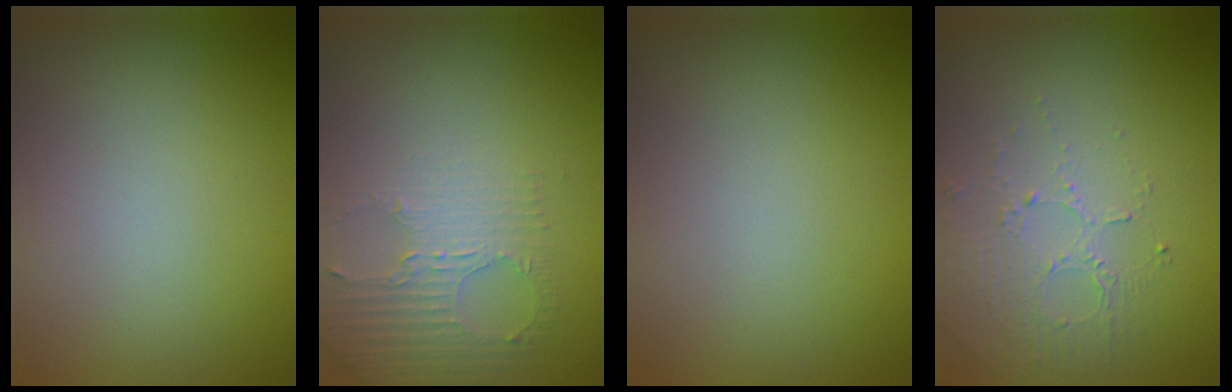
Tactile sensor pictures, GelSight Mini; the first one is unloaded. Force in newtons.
{"total": 2.9, "press": 2.3, "slide": 1.8}
{"total": 0.0}
{"total": 1.7, "press": 1.2, "slide": 1.2}